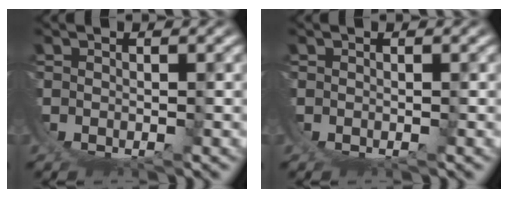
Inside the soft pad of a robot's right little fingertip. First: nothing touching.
{"total": 0.0}